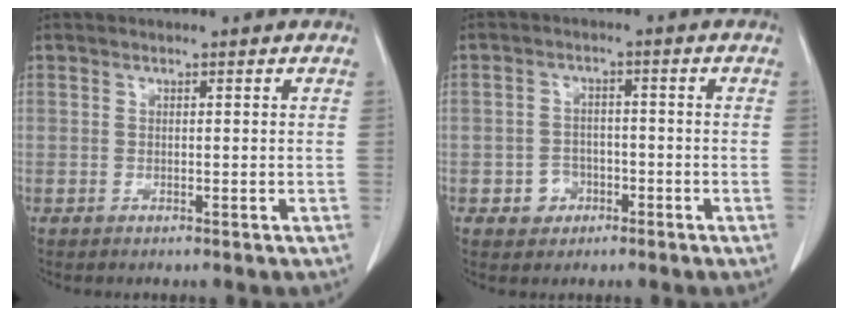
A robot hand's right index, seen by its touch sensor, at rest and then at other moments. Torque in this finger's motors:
{"motor_torque": [0.17, -0.13, -0.03, -0.03]}